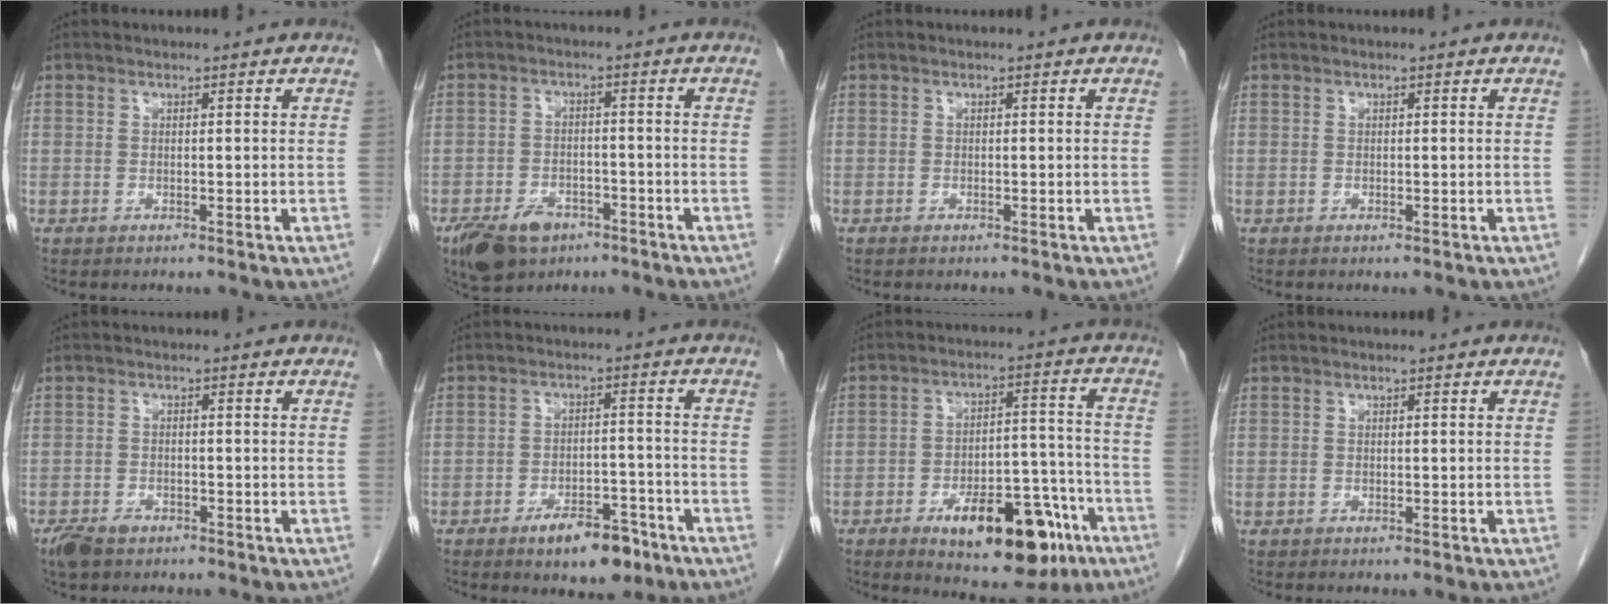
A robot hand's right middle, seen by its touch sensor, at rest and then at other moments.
{"total": 8.2, "force": [-5.3, 4.8, 4.0], "torque": [-0.072, -0.001, -0.082]}
{"total": 0.0}
{"total": 0.0}
{"total": 3.9, "force": [-2.7, 2.1, 1.8], "torque": [-0.034, -0.003, -0.043]}
{"total": 7.3, "force": [-4.7, 3.0, 4.7], "torque": [-0.064, 0.003, -0.068]}
{"total": 15.8, "force": [-8.5, 6.1, 11.9], "torque": [-0.155, 0.015, -0.115]}
{"total": 0.0}